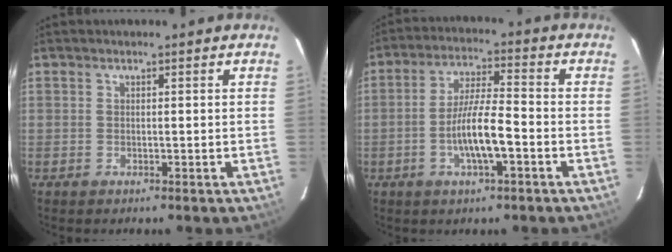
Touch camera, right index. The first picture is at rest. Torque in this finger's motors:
{"motor_torque": [0.55, -0.26, 0.34, 0.14]}